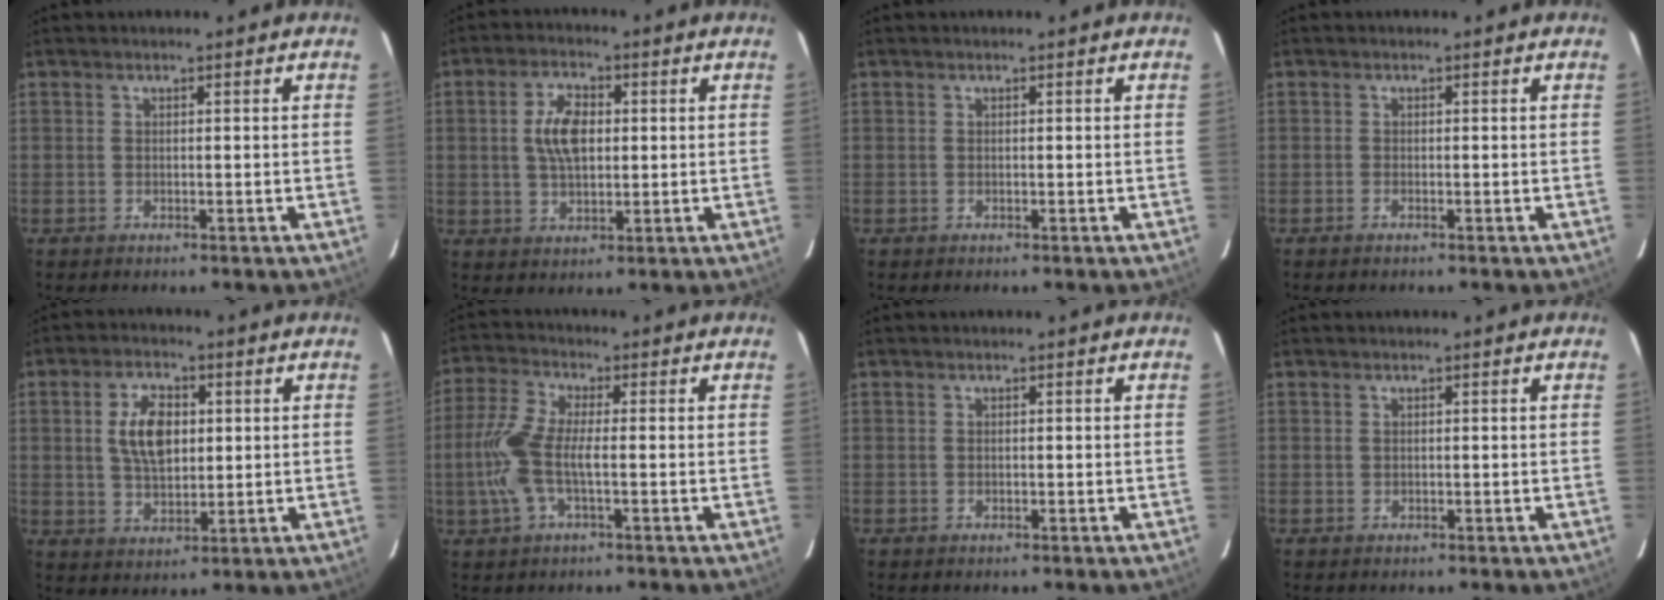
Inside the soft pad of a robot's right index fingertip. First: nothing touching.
{"total": 7.4, "force": [1.0, 4.0, 6.1], "torque": [-0.116, 0.010, 0.020]}
{"total": 0.0}
{"total": 0.6, "force": [-0.5, 0.1, 0.3], "torque": [-0.006, -0.001, -0.011]}
{"total": 8.5, "force": [1.6, 4.7, 6.9], "torque": [-0.131, 0.010, 0.034]}
{"total": 9.2, "force": [-1.5, 2.7, 8.7], "torque": [-0.199, 0.003, -0.030]}
{"total": 0.0}
{"total": 0.0}